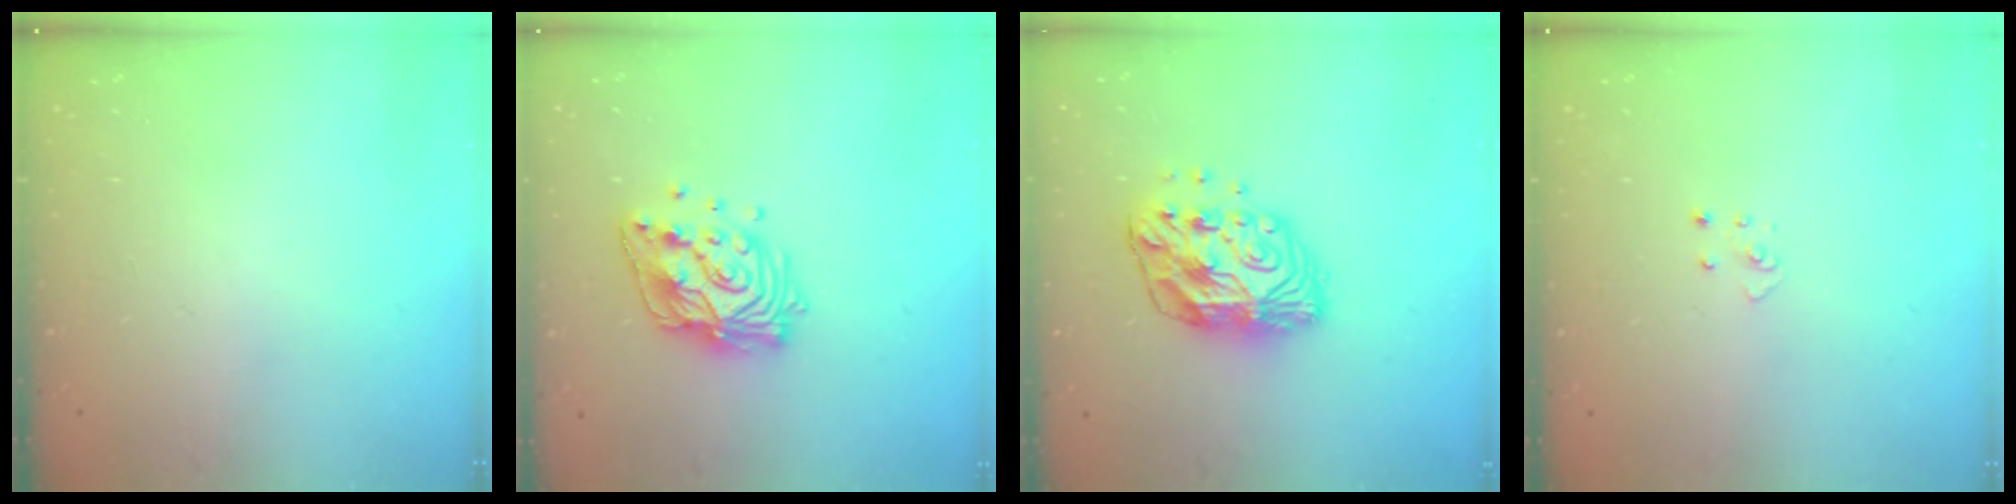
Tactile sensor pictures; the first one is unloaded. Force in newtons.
{"total": 15.9, "press": 15.8, "slide": 1.8}
{"total": 12.5, "press": 12.5, "slide": 0.9}
{"total": 3.4, "press": 3.4, "slide": 0.1}